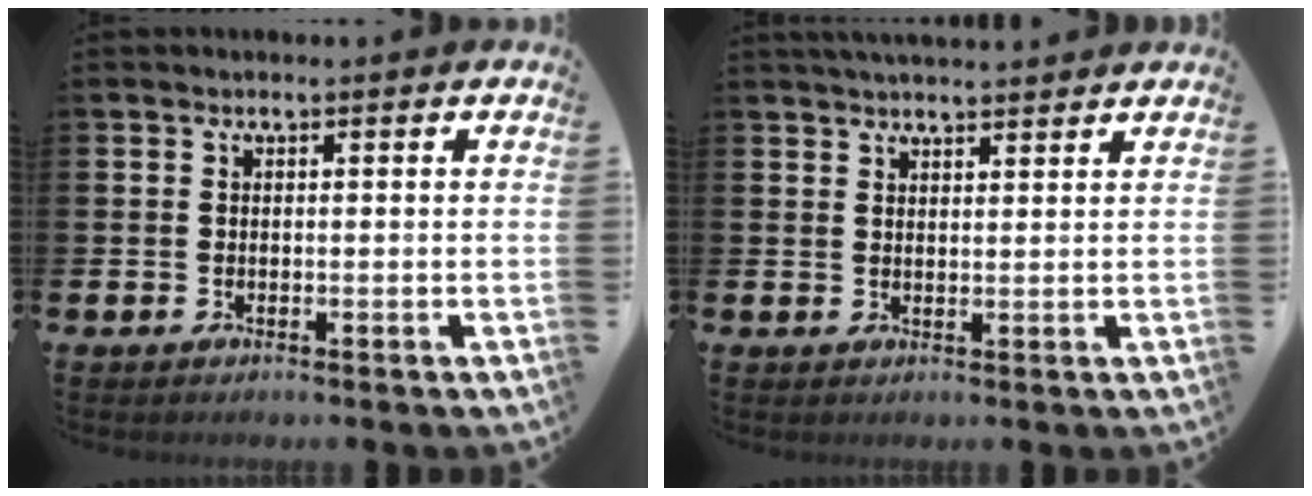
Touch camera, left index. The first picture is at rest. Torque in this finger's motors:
{"motor_torque": [0.77, -1.37, 0.38, 0.15]}